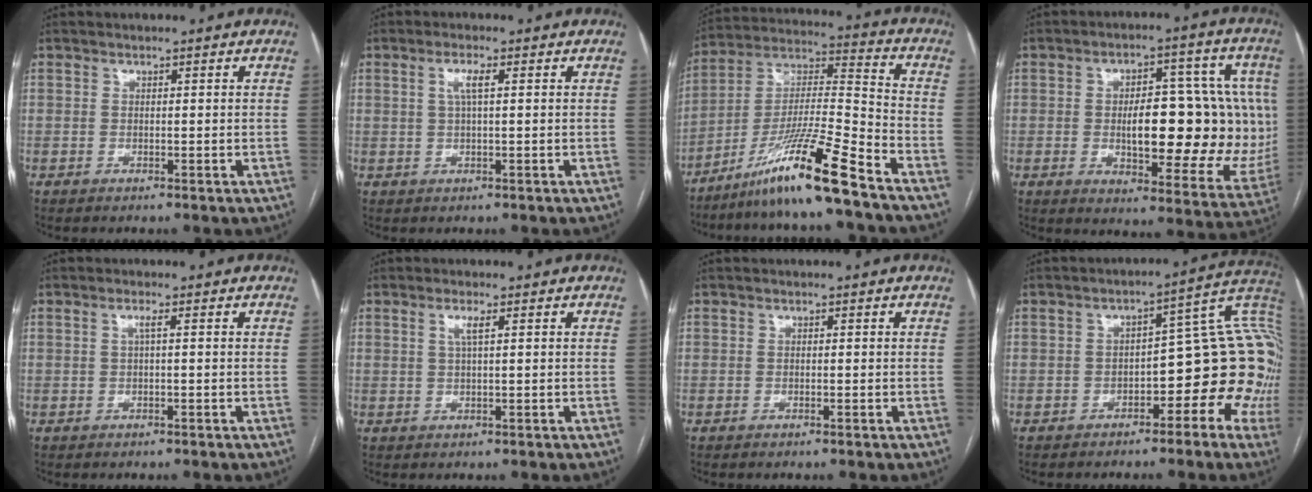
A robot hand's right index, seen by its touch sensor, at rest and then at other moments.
{"total": 2.7, "force": [0.7, 0.3, 2.6], "torque": [-0.054, 0.004, 0.014]}
{"total": 15.8, "force": [-11.2, -1.1, 11.1], "torque": [-0.213, -0.012, -0.201]}
{"total": 20.4, "force": [-0.3, 7.6, 18.9], "torque": [-0.214, 0.023, 0.013]}
{"total": 1.1, "force": [0.1, -0.1, 1.1], "torque": [-0.021, 0.003, 0.001]}
{"total": 2.0, "force": [0.7, 0.0, 1.9], "torque": [-0.041, 0.001, 0.012]}
{"total": 0.0}
{"total": 16.1, "force": [-3.3, 6.7, 14.2], "torque": [-0.171, 0.044, -0.034]}